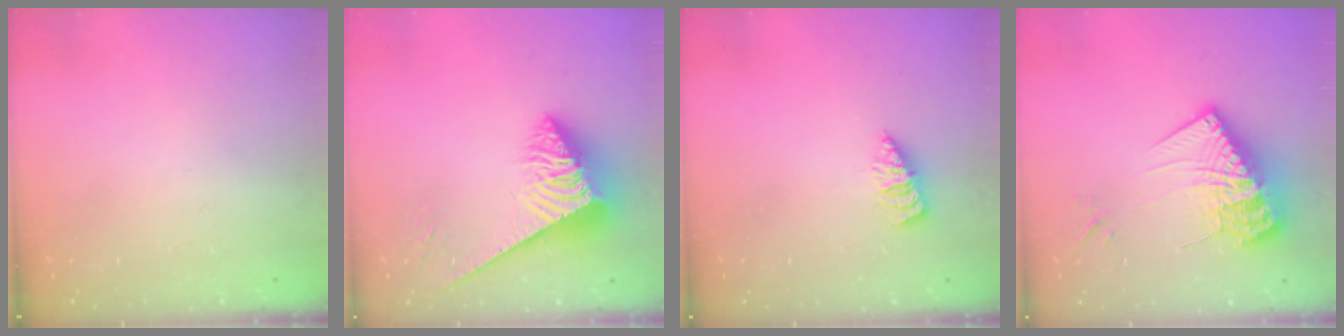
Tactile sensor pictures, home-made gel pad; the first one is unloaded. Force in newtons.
{"total": 5.3, "press": 5.2, "slide": 0.5}
{"total": 2.1, "press": 2.0, "slide": 0.3}
{"total": 17.6, "press": 17.6, "slide": 1.4}